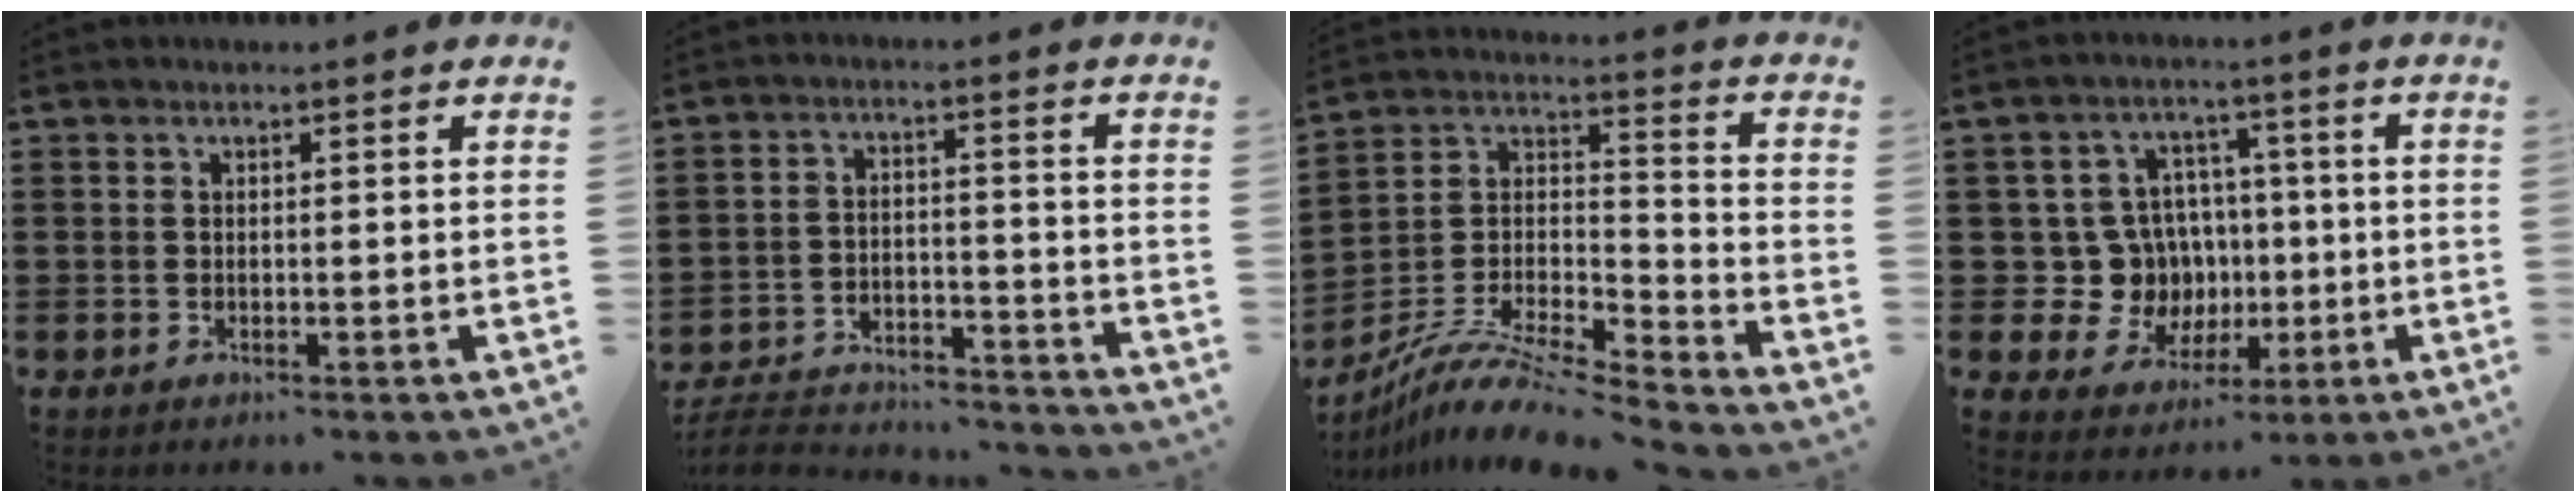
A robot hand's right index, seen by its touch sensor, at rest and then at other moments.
{"total": 5.9, "force": [-5.6, 1.0, 1.5], "torque": [-0.034, 0.006, -0.112]}
{"total": 10.2, "force": [-9.0, 1.7, 4.5], "torque": [-0.095, 0.009, -0.183]}
{"total": 9.6, "force": [-0.1, 9.1, 3.0], "torque": [-0.090, 0.008, 0.010]}